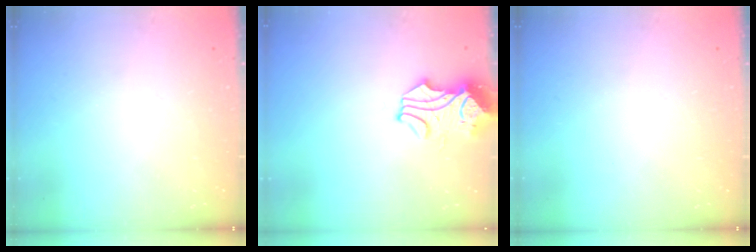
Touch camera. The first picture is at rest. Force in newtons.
{"total": 1.1, "press": 0.6, "slide": 0.9}
{"total": 0.0}